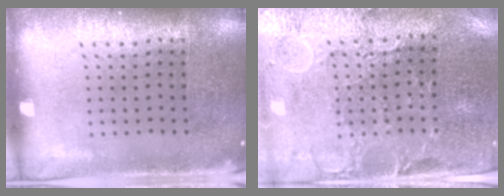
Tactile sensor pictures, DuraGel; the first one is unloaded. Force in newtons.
{"total": 0.7, "press": 0.5, "slide": 0.4}